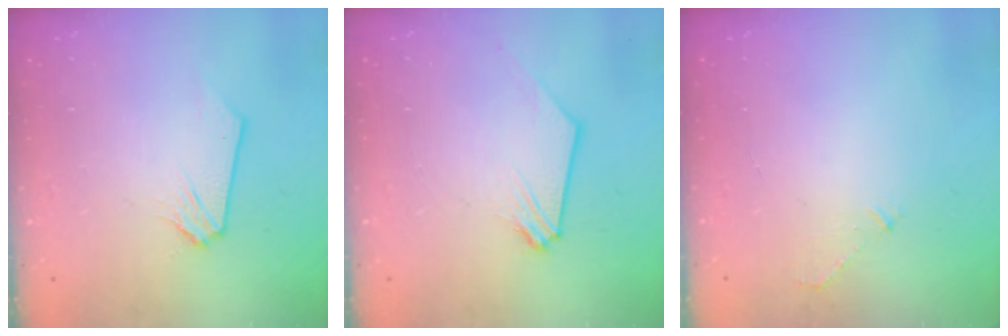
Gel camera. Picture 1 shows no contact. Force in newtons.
{"total": 0.9, "press": 0.9, "slide": 0.1}
{"total": 3.3, "press": 3.3, "slide": 0.6}